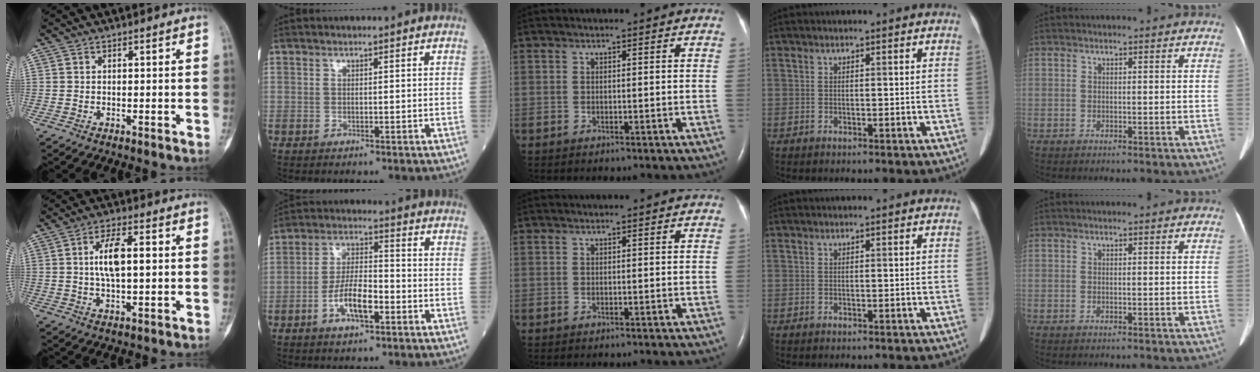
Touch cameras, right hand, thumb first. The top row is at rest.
{"thumb": {"total": 8.5, "force": [1.0, 3.5, 7.7], "torque": [-0.134, 0.005, 0.015]}, "index": {"total": 7.9, "force": [-3.2, 2.4, 6.8], "torque": [-0.134, 0.006, -0.058]}}